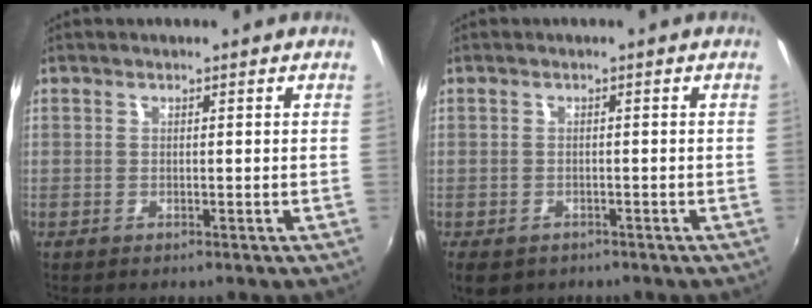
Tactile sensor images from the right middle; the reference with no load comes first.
{"total": 5.5, "force": [-3.3, 3.5, 2.6], "torque": [-0.061, -0.022, -0.048]}